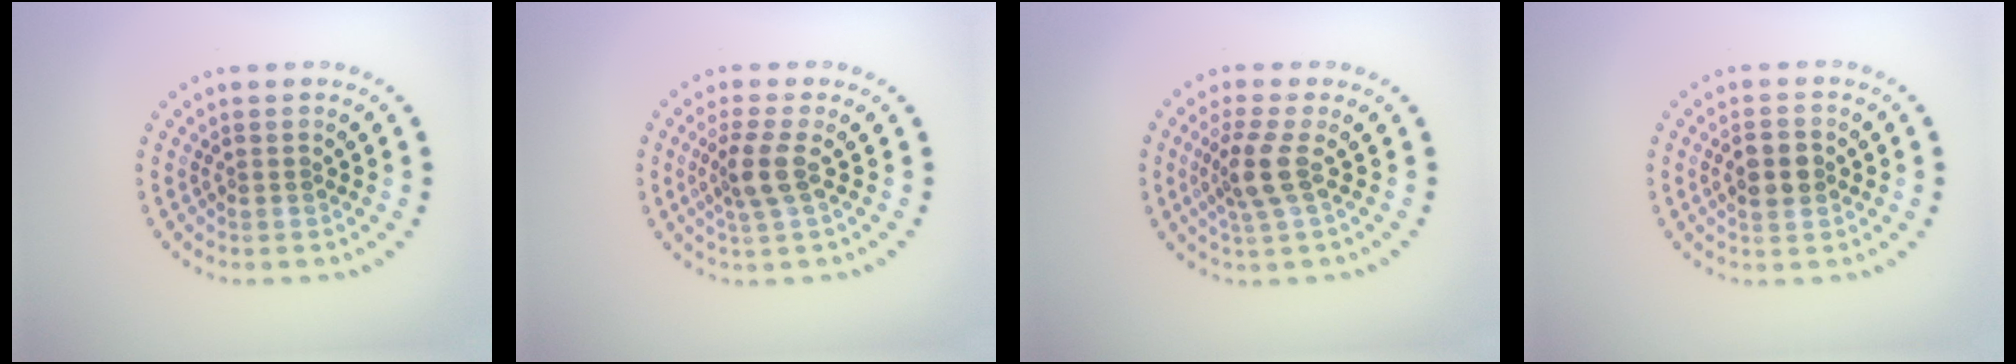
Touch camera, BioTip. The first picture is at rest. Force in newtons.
{"total": 2.7, "press": 2.1, "slide": 1.7}
{"total": 2.9, "press": 2.2, "slide": 1.8}
{"total": 2.9, "press": 2.9, "slide": 0.1}